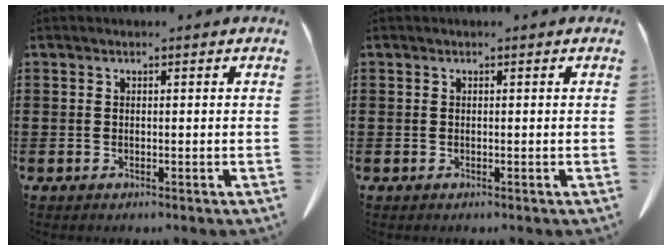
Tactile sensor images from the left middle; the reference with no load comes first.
{"total": 0.0}